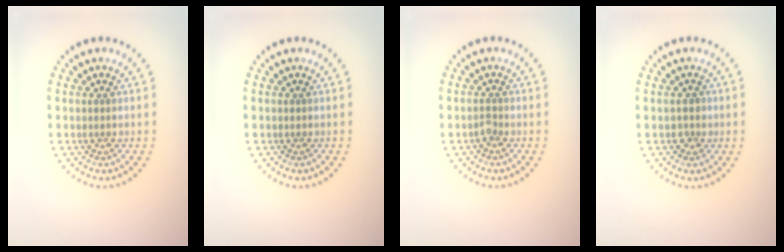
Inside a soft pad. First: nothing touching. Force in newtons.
{"total": 0.0}
{"total": 0.8, "press": 0.6, "slide": 0.5}
{"total": 1.4, "press": 1.2, "slide": 0.5}